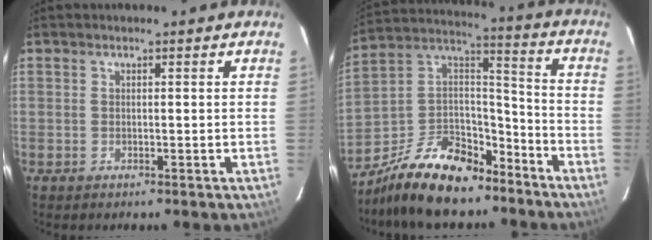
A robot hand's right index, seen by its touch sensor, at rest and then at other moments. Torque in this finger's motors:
{"motor_torque": [1.16, -0.98, 0.25, 0.03]}